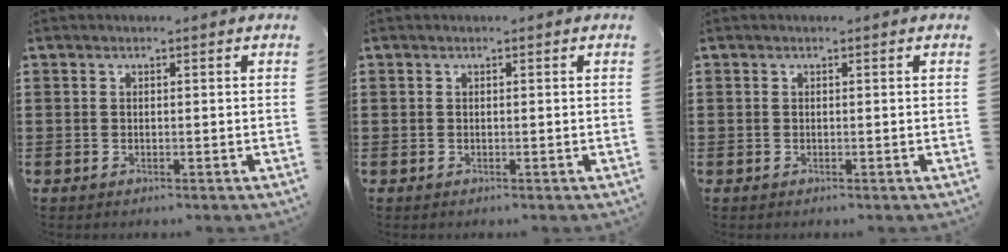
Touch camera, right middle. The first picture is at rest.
{"total": 0.0}
{"total": 0.0}